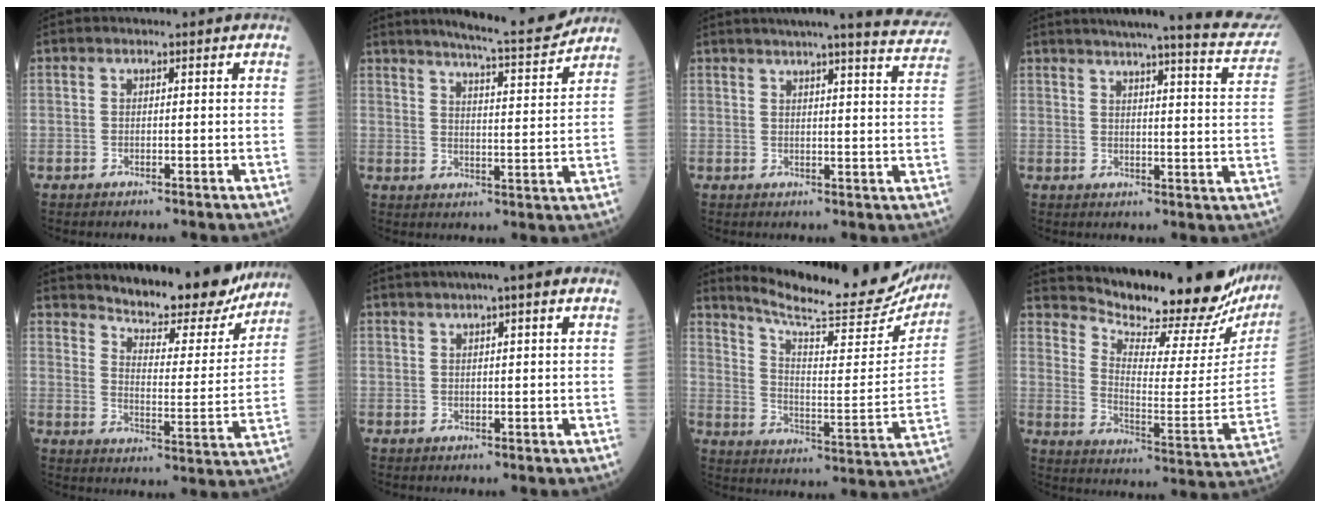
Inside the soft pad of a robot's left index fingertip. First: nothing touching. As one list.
[{"total": 12.4, "force": [11.4, -0.1, 4.8], "torque": [-0.074, -0.012, 0.155]}, {"total": 15.2, "force": [13.9, 0.0, 6.1], "torque": [-0.078, -0.037, 0.151]}, {"total": 19.0, "force": [17.0, 0.3, 8.4], "torque": [-0.108, -0.045, 0.192]}, {"total": 17.5, "force": [16.0, 3.3, 6.3], "torque": [-0.084, -0.029, 0.211]}, {"total": 5.6, "force": [3.5, 0.4, 4.3], "torque": [-0.064, 0.028, 0.051]}, {"total": 22.8, "force": [21.3, 2.7, 7.6], "torque": [-0.122, -0.063, 0.282]}, {"total": 24.7, "force": [23.3, 4.3, 7.1], "torque": [-0.115, -0.093, 0.303]}]